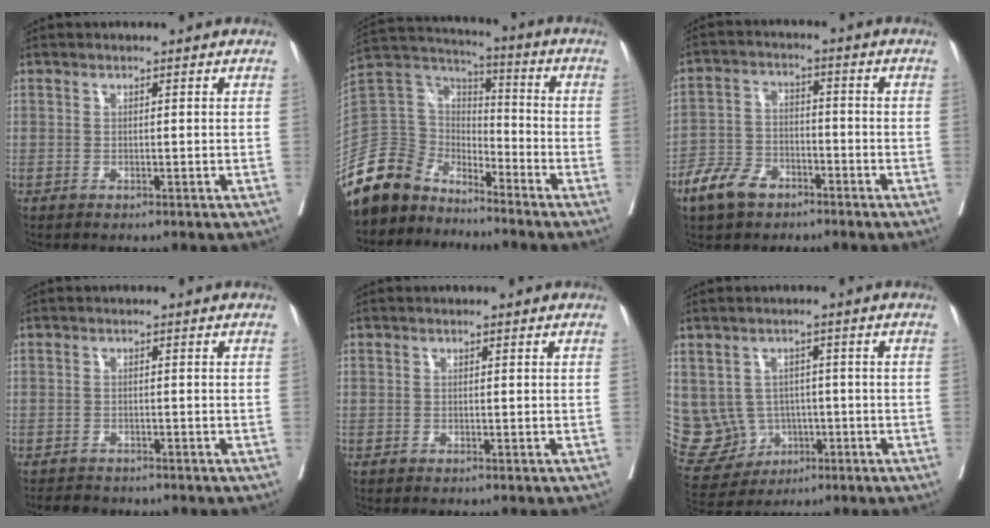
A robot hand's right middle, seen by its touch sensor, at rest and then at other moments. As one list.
[{"total": 14.1, "force": [-12.3, 6.1, 3.4], "torque": [-0.080, 0.034, -0.242]}, {"total": 7.2, "force": [-5.0, 4.1, 3.4], "torque": [-0.076, 0.004, -0.093]}, {"total": 3.4, "force": [-3.0, 1.4, 0.5], "torque": [-0.011, -0.005, -0.047]}, {"total": 0.0}, {"total": 11.0, "force": [-1.0, 10.6, 2.9], "torque": [-0.090, 0.031, 0.010]}]